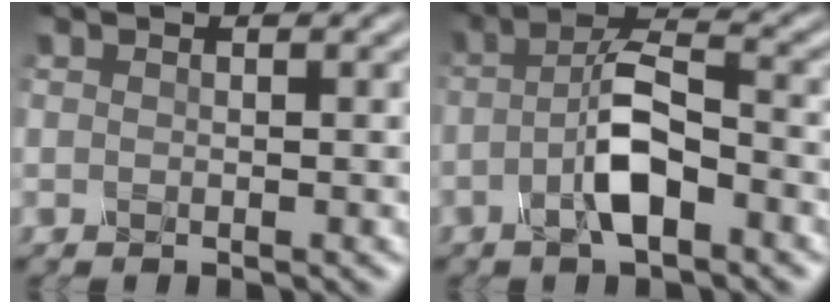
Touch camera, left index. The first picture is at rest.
{"total": 4.6, "force": [-2.0, 1.3, 3.9], "torque": [-0.083, 0.017, -0.045]}